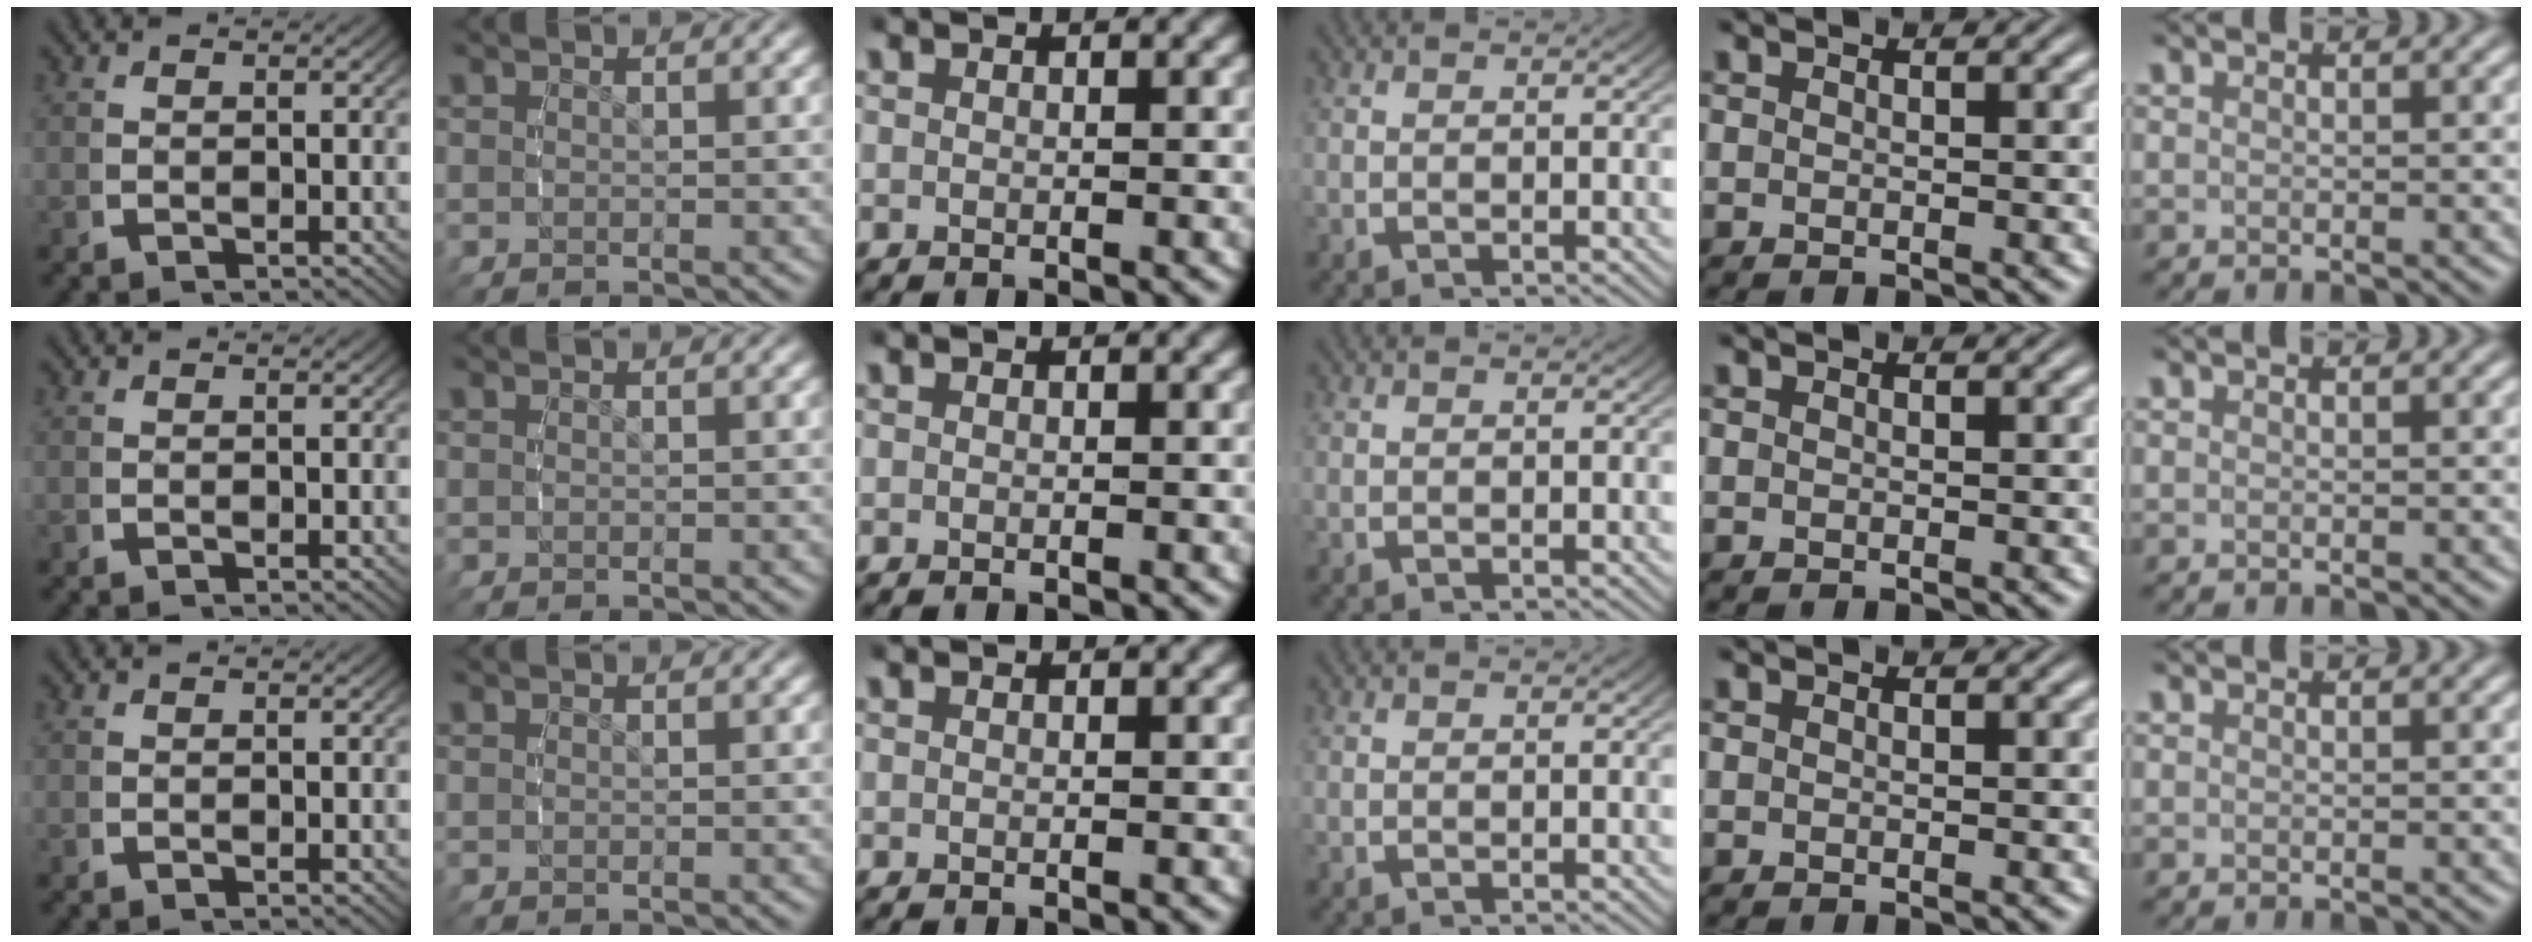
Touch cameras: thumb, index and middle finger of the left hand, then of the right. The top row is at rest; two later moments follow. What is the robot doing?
{"motion": "reach", "object": "jar lid"}